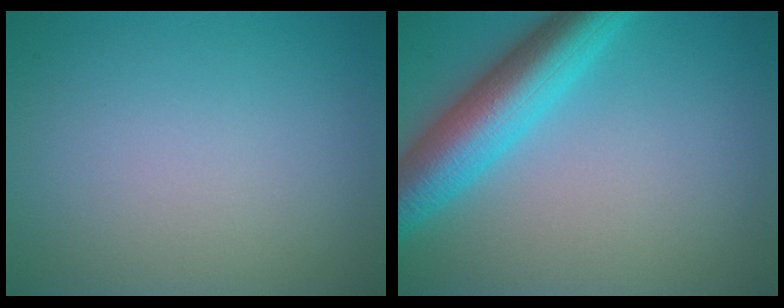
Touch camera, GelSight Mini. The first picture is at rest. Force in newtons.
{"total": 7.5, "press": 7.4, "slide": 0.2}